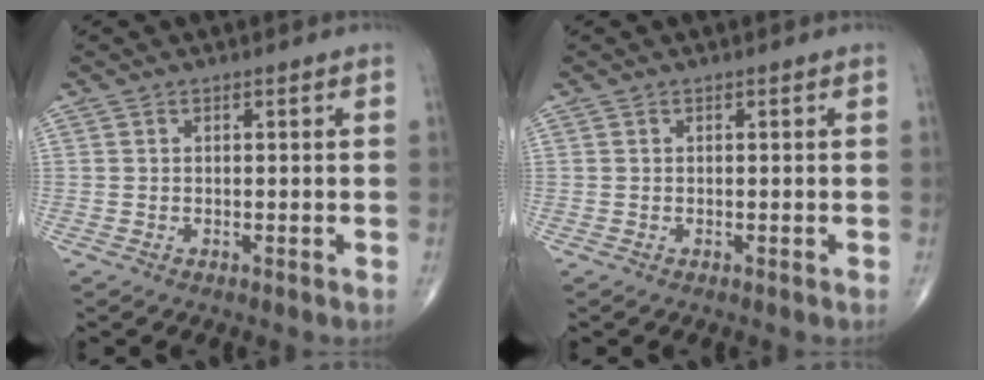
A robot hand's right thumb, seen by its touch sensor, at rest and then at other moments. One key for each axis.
{"total": 0.0}